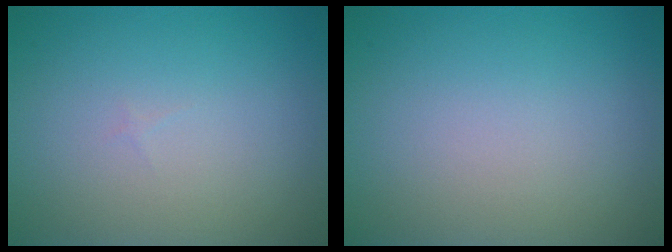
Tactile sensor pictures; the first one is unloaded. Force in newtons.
{"total": 0.0}